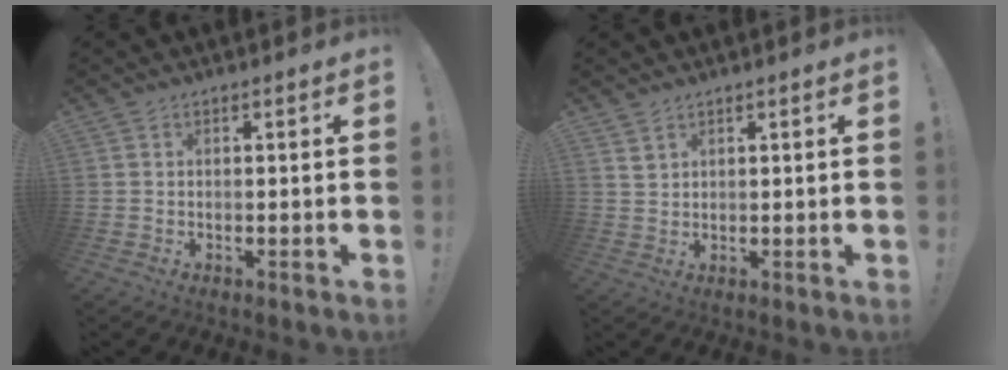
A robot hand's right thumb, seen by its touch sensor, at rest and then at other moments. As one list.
[{"total": 2.7, "force": [2.0, 1.5, 0.9], "torque": [-0.005, -0.016, 0.036]}]